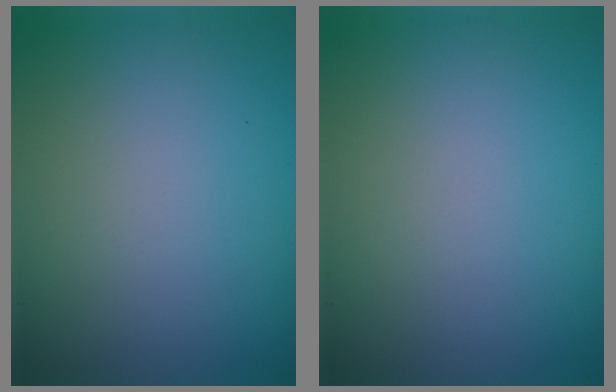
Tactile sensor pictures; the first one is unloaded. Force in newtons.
{"total": 0.0}